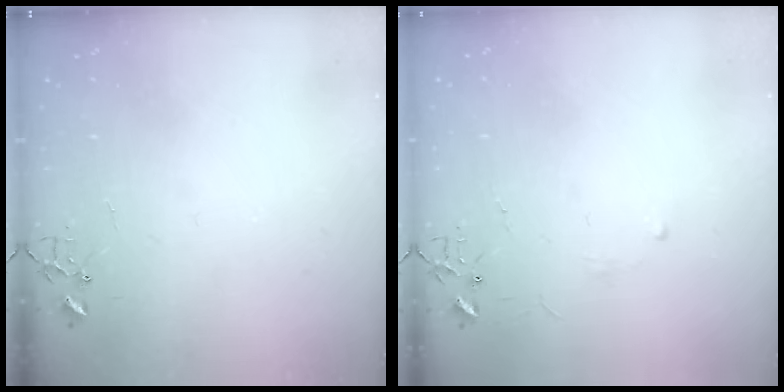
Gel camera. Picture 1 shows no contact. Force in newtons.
{"total": 2.9, "press": 2.8, "slide": 0.5}